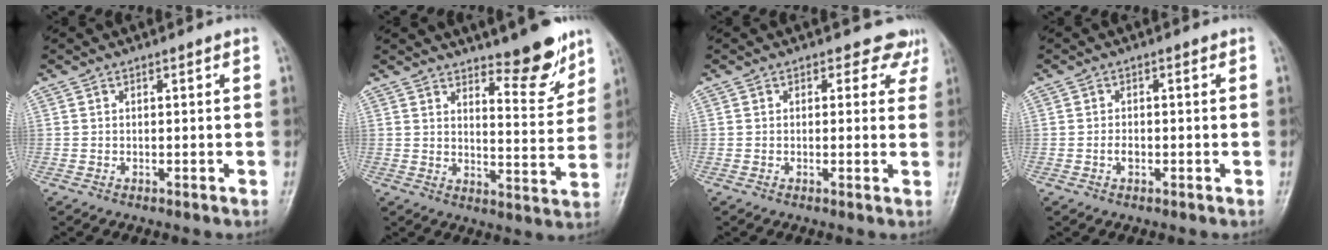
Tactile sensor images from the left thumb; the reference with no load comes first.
{"total": 9.4, "force": [7.2, 2.5, 5.5], "torque": [-0.052, -0.062, 0.112]}
{"total": 4.0, "force": [3.0, 2.6, 0.4], "torque": [0.029, -0.016, 0.014]}
{"total": 1.6, "force": [-0.5, 1.0, 1.1], "torque": [-0.016, 0.002, -0.012]}